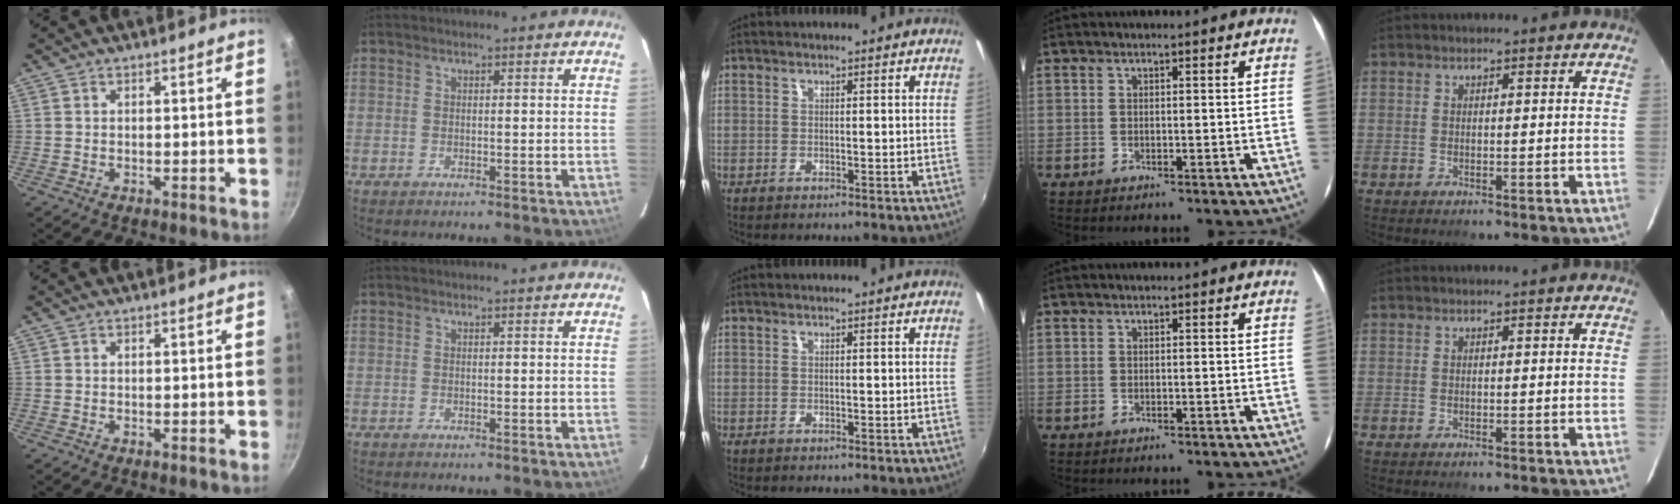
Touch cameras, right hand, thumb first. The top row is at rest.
{}